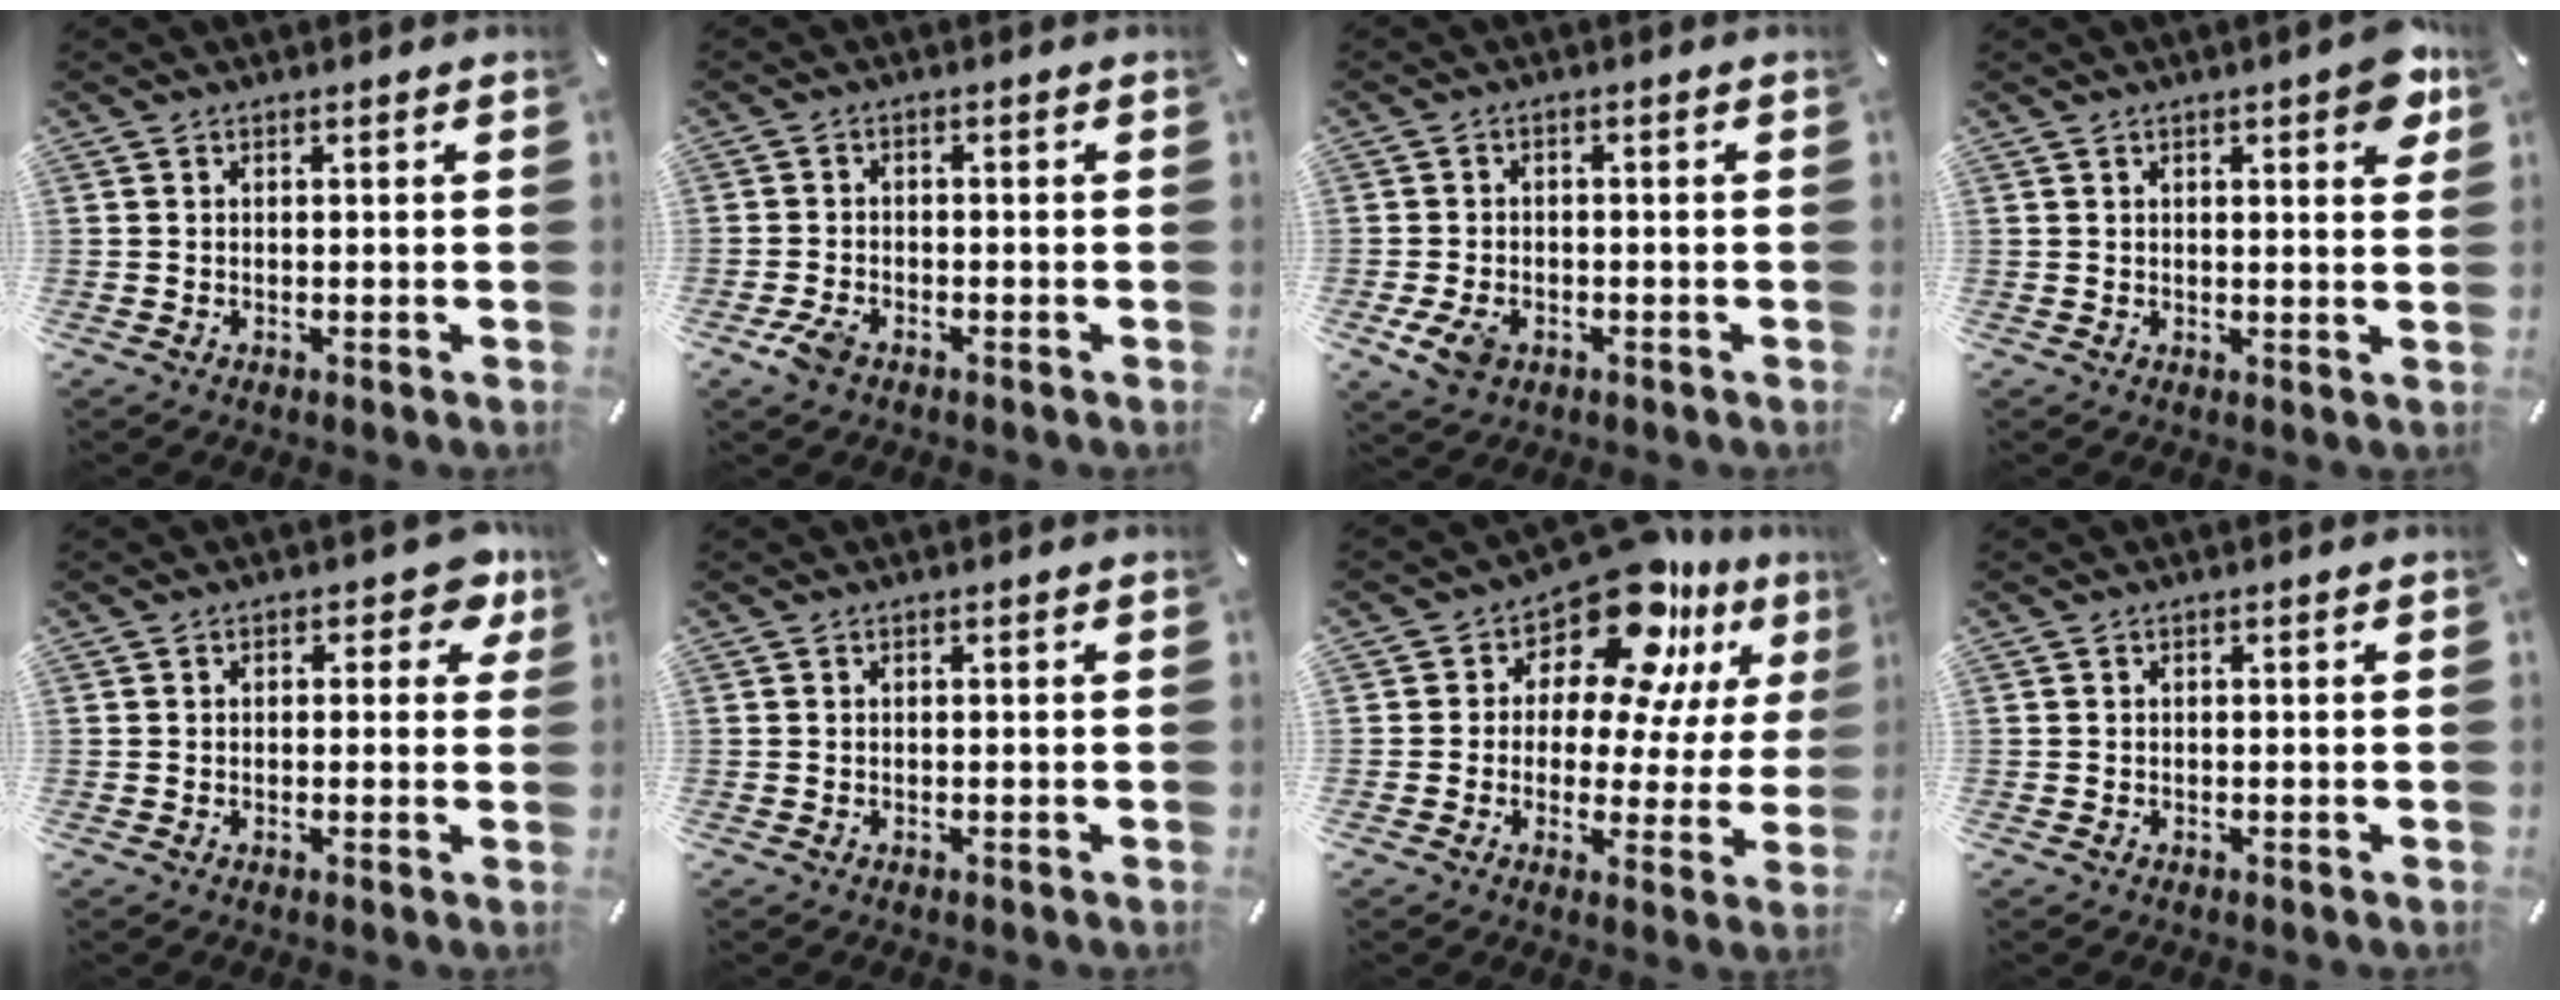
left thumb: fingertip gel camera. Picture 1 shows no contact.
{"total": 3.9, "force": [-2.3, 2.0, 2.3], "torque": [-0.056, 0.006, -0.046]}
{"total": 5.1, "force": [-2.2, 3.5, 3.1], "torque": [-0.075, 0.004, -0.042]}
{"total": 5.6, "force": [2.8, 1.8, 4.5], "torque": [-0.059, -0.009, 0.043]}
{"total": 4.9, "force": [2.0, 2.8, 3.4], "torque": [-0.033, -0.003, 0.026]}
{"total": 0.0}
{"total": 14.6, "force": [11.1, 6.6, 6.8], "torque": [-0.111, -0.094, 0.192]}
{"total": 0.0}